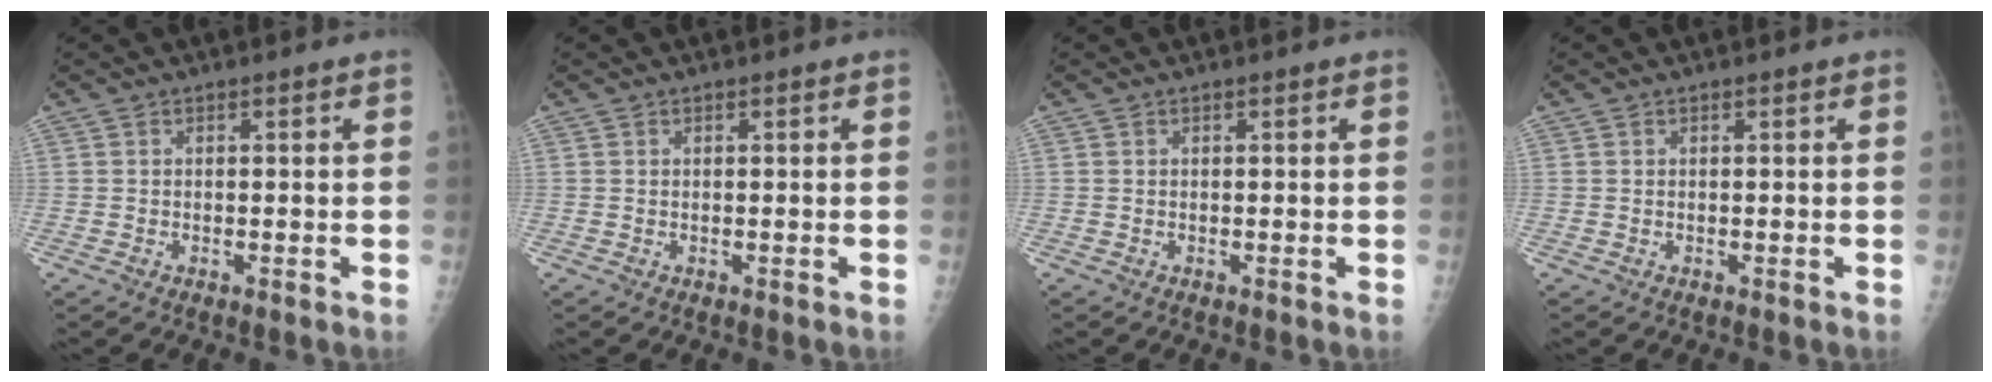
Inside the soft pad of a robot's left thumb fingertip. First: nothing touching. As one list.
[{"total": 0.0}, {"total": 0.0}, {"total": 0.0}]